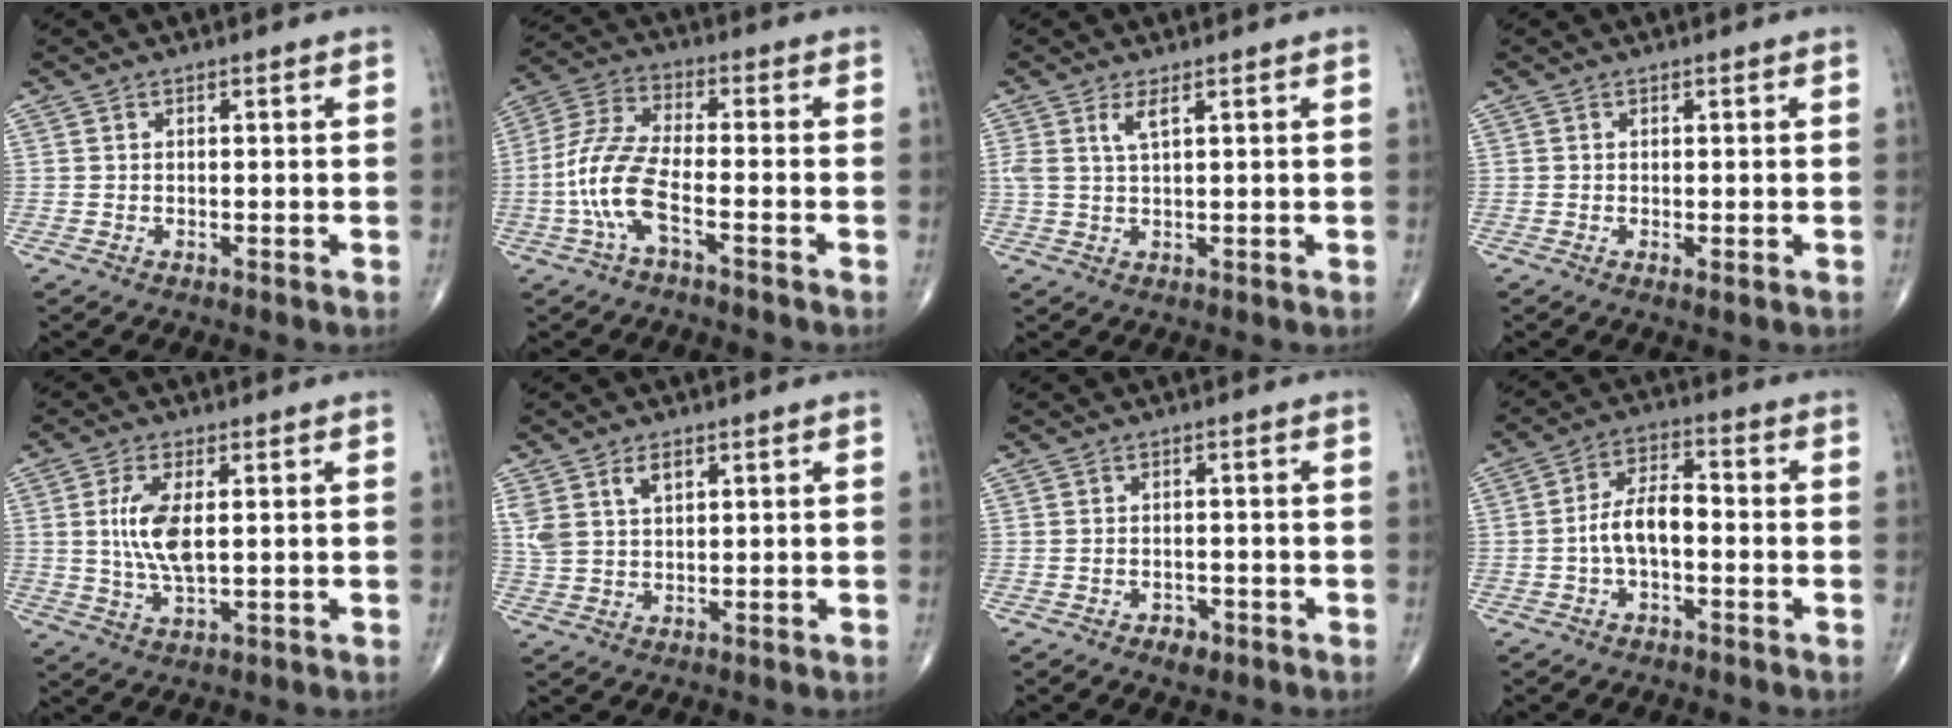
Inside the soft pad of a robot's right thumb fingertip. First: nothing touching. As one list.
[{"total": 10.2, "force": [-3.7, 3.3, 9.0], "torque": [-0.212, 0.034, -0.076]}, {"total": 2.7, "force": [1.3, 0.6, 2.3], "torque": [-0.055, -0.004, 0.031]}, {"total": 0.8, "force": [-0.2, 0.2, 0.8], "torque": [-0.014, -0.004, -0.003]}, {"total": 8.0, "force": [1.0, 3.1, 7.3], "torque": [-0.155, -0.009, 0.023]}, {"total": 5.6, "force": [2.6, 3.1, 3.8], "torque": [-0.071, -0.003, 0.059]}, {"total": 2.3, "force": [-1.4, 1.4, 1.2], "torque": [-0.012, 0.004, -0.017]}, {"total": 7.3, "force": [-1.5, 3.7, 6.2], "torque": [-0.110, 0.033, -0.033]}]